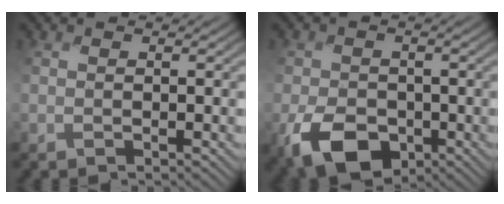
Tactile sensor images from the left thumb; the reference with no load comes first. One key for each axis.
{"total": 7.9, "fx": -3.8, "fy": 5.5, "fz": 4.3, "tx": -0.088, "ty": -0.025, "tz": -0.074}